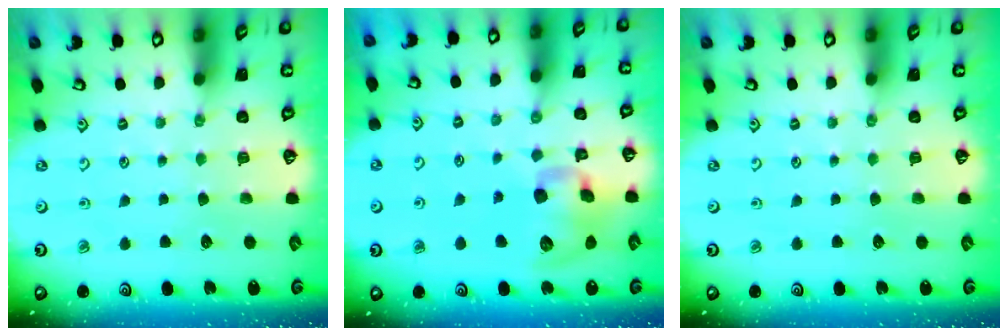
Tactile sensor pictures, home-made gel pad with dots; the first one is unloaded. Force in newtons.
{"total": 13.6, "press": 13.4, "slide": 2.1}
{"total": 0.0}